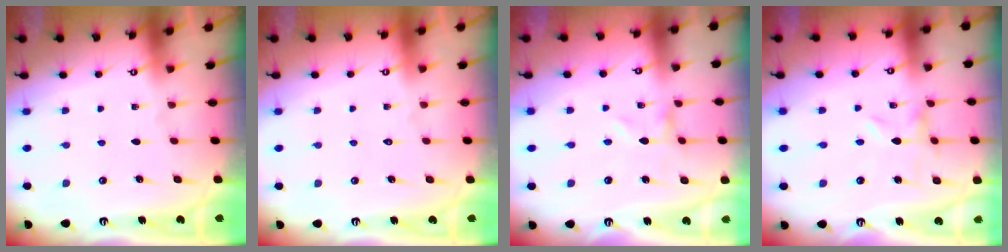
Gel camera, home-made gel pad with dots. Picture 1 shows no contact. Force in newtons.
{"total": 1.6, "press": 1.6, "slide": 0.1}
{"total": 0.0}
{"total": 0.0}